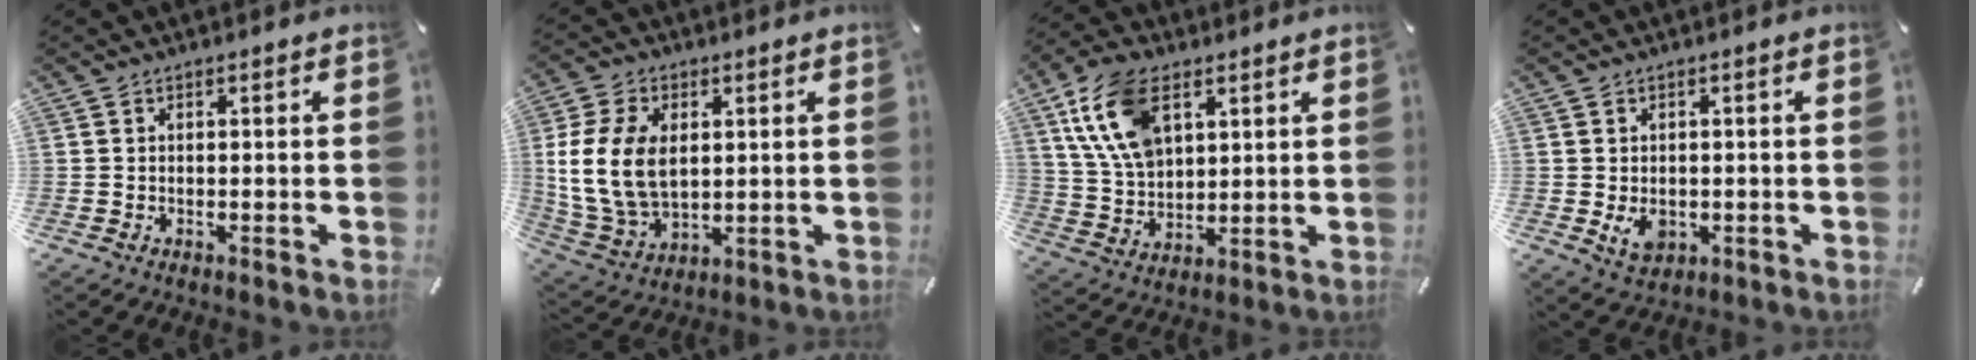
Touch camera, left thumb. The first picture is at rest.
{"total": 14.3, "force": [1.8, 10.3, 9.8], "torque": [-0.230, 0.005, 0.034]}
{"total": 13.9, "force": [6.2, 8.7, 8.9], "torque": [-0.219, -0.004, 0.114]}
{"total": 4.4, "force": [-0.7, 3.4, 2.7], "torque": [-0.043, -0.006, -0.013]}